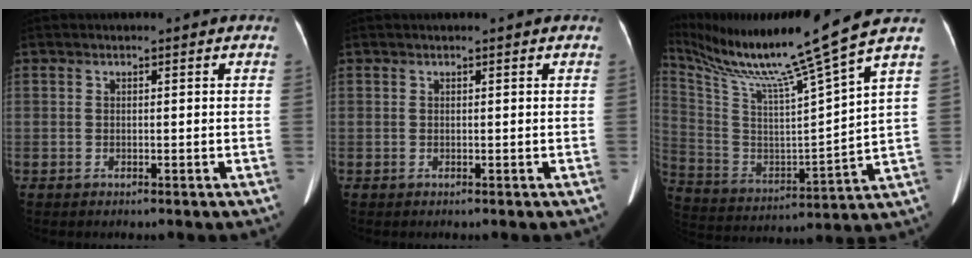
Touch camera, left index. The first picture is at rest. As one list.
[{"total": 0.7, "force": [0.7, 0.0, 0.3], "torque": [-0.004, 0.015, 0.012]}, {"total": 19.6, "force": [15.6, -2.8, 11.5], "torque": [-0.220, -0.042, 0.271]}]